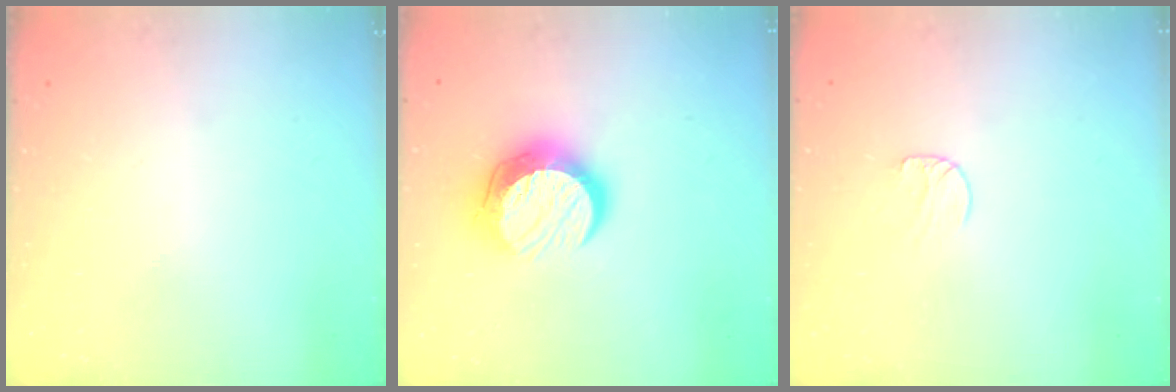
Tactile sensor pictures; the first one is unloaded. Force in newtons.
{"total": 12.3, "press": 12.2, "slide": 1.0}
{"total": 5.1, "press": 5.1, "slide": 0.5}